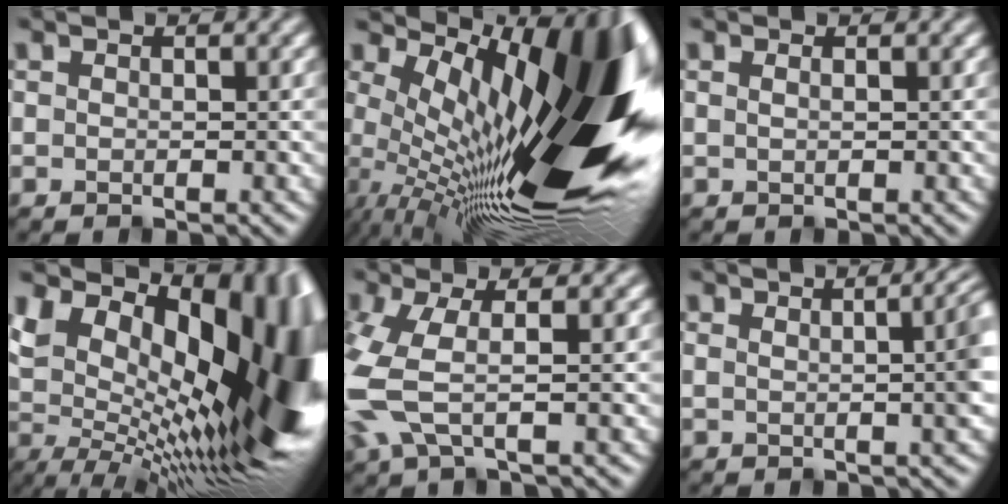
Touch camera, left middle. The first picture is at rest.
{"total": 19.5, "force": [2.9, 7.2, 17.9], "torque": [-0.247, -0.006, 0.055]}
{"total": 1.5, "force": [0.7, 0.8, 1.0], "torque": [0.002, -0.002, -0.011]}
{"total": 20.4, "force": [5.0, 10.5, 16.7], "torque": [-0.228, 0.017, 0.101]}
{"total": 5.5, "force": [-0.8, 2.0, 5.0], "torque": [-0.147, -0.003, -0.023]}
{"total": 8.6, "force": [1.9, 4.0, 7.3], "torque": [-0.019, 0.049, -0.006]}